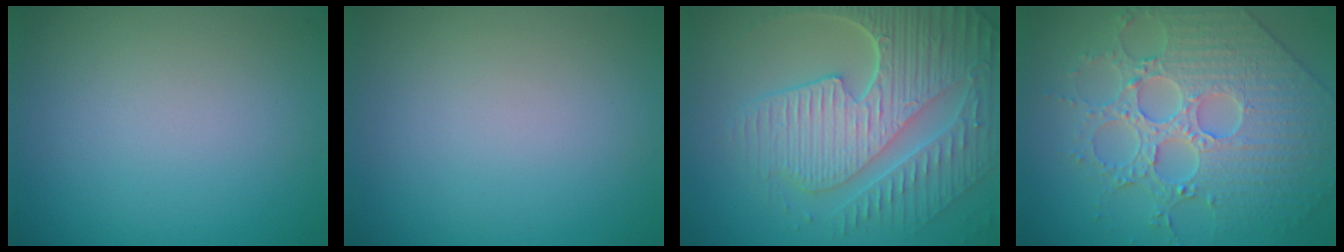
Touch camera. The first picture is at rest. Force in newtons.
{"total": 0.0}
{"total": 8.8, "press": 6.4, "slide": 6.0}
{"total": 6.1, "press": 5.6, "slide": 2.3}